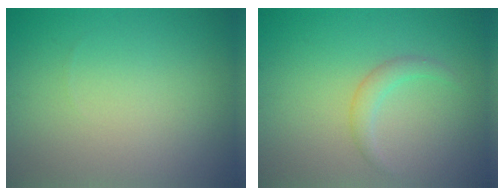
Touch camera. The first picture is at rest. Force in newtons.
{"total": 1.7, "press": 1.7, "slide": 0.1}